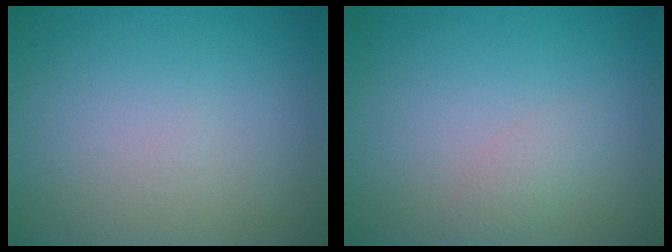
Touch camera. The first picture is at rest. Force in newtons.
{"total": 1.1, "press": 1.1, "slide": 0.1}